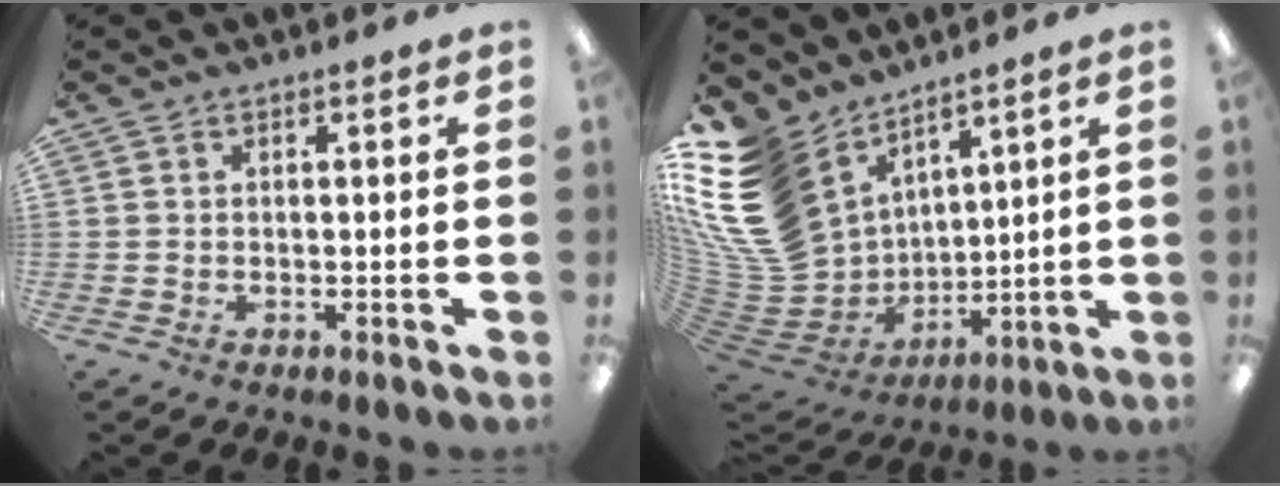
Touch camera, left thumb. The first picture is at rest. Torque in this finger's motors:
{"motor_torque": [1.96, 0.15, 1.34, -1.43, 1.05]}